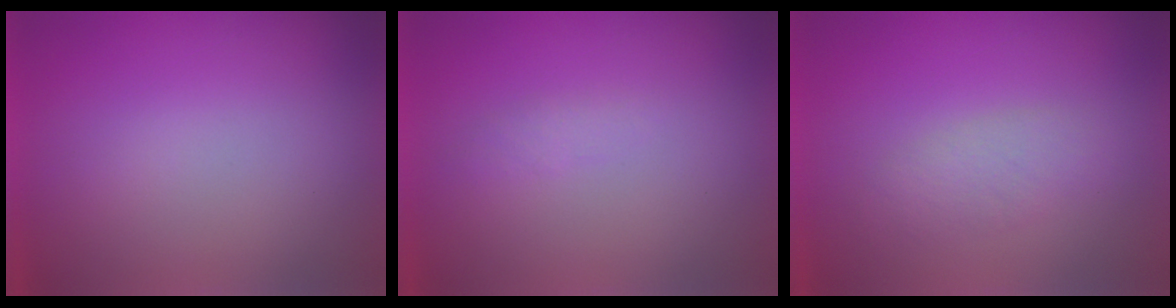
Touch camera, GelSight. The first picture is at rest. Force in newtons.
{"total": 1.2}
{"total": 2.7}